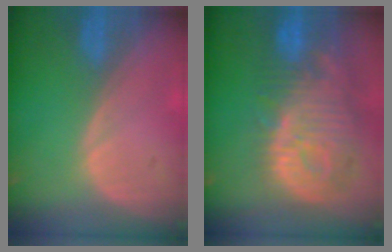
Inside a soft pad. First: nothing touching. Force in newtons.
{"total": 13.3, "press": 11.5, "slide": 6.5}